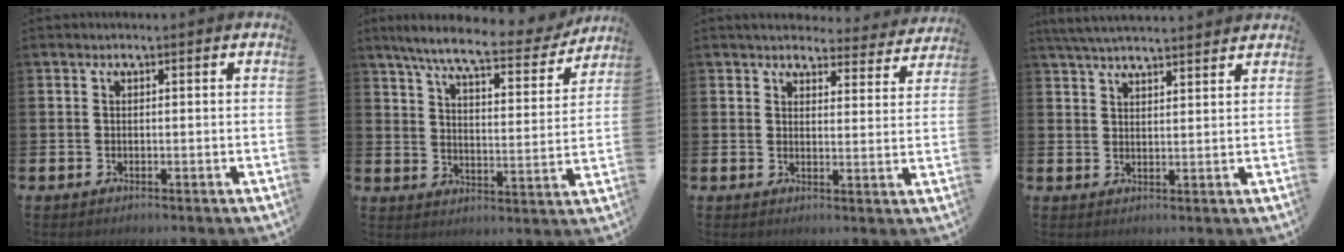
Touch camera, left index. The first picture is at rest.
{"total": 8.4, "force": [7.3, 1.1, 3.9], "torque": [-0.094, -0.044, 0.122]}
{"total": 4.3, "force": [4.2, 1.1, 0.5], "torque": [-0.008, -0.032, 0.071]}
{"total": 4.4, "force": [4.3, 0.3, 1.1], "torque": [-0.035, -0.015, 0.080]}